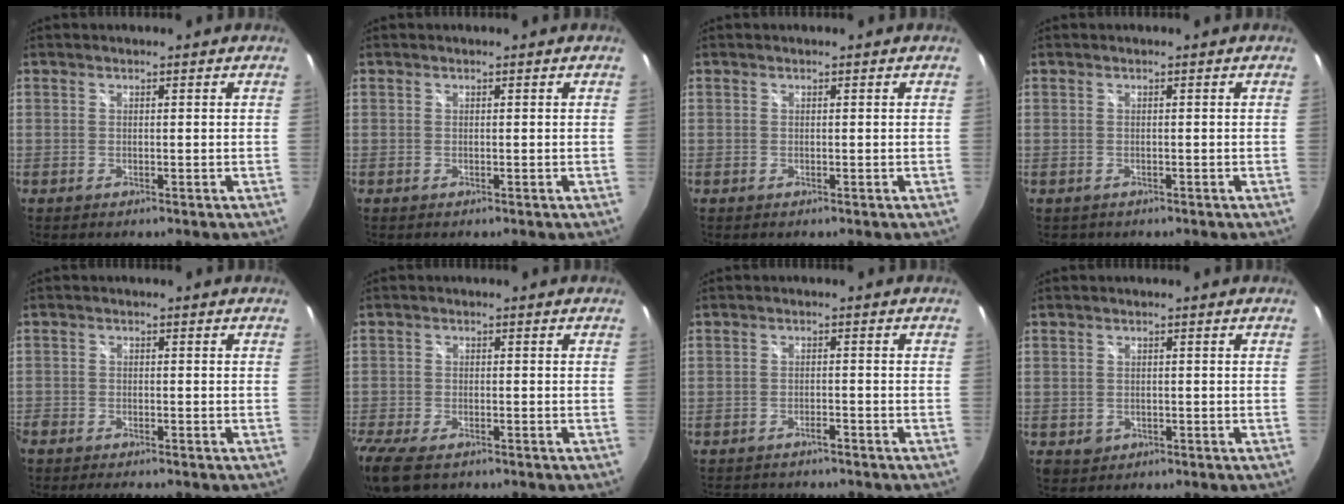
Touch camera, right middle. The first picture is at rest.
{"total": 0.0}
{"total": 0.0}
{"total": 0.8, "force": [-0.4, 0.7, 0.1], "torque": [-0.006, -0.003, -0.005]}
{"total": 4.5, "force": [-4.0, 1.3, 1.7], "torque": [-0.051, -0.019, -0.070]}
{"total": 9.7, "force": [-7.0, 3.9, 5.4], "torque": [-0.144, -0.043, -0.135]}
{"total": 6.6, "force": [-5.9, 2.0, 2.2], "torque": [-0.056, -0.008, -0.086]}
{"total": 2.3, "force": [-0.7, 2.1, 0.8], "torque": [-0.018, -0.004, -0.006]}